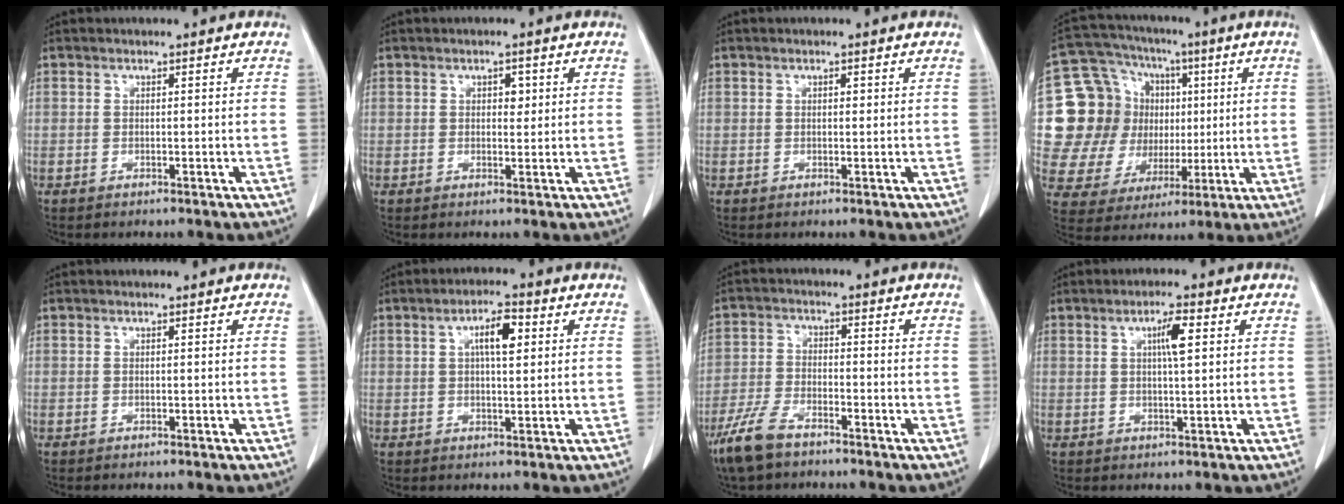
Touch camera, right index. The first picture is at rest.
{"total": 1.1, "force": [0.4, 0.6, 0.8], "torque": [-0.010, 0.000, 0.005]}
{"total": 0.6, "force": [0.2, 0.3, 0.5], "torque": [-0.009, 0.000, 0.004]}
{"total": 17.4, "force": [2.0, 15.1, 8.3], "torque": [-0.157, 0.056, 0.056]}
{"total": 0.0}
{"total": 5.3, "force": [1.6, 1.4, 4.8], "torque": [-0.085, 0.008, 0.027]}
{"total": 6.9, "force": [-5.2, 2.4, 3.9], "torque": [-0.095, -0.009, -0.100]}
{"total": 3.9, "force": [1.3, 0.4, 3.7], "torque": [-0.064, 0.002, 0.021]}